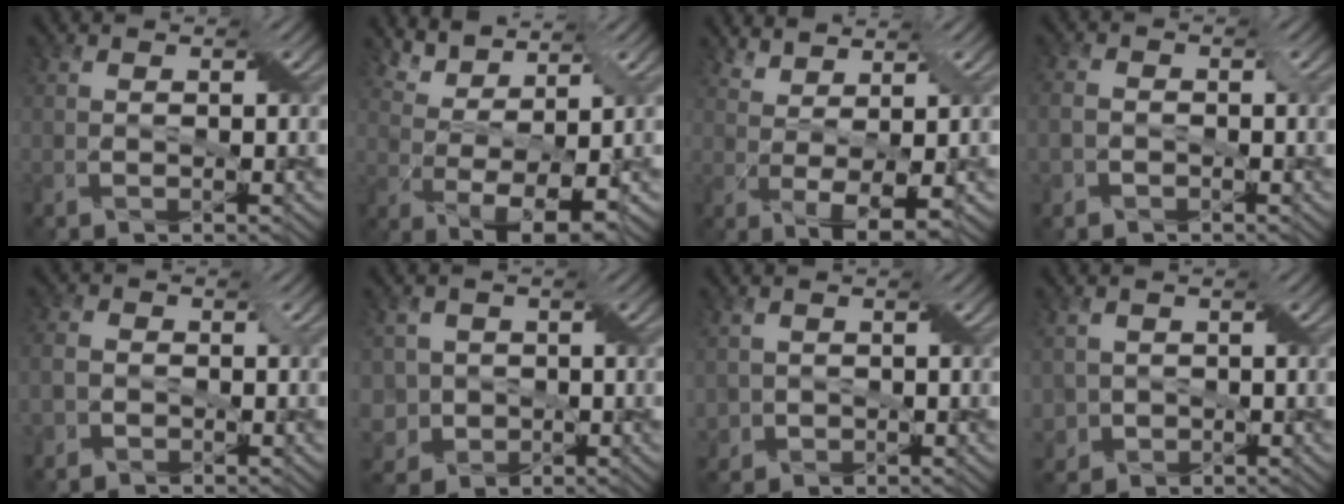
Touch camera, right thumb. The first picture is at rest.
{"total": 6.2, "force": [3.5, 2.0, 4.8], "torque": [-0.102, 0.000, 0.074]}
{"total": 4.4, "force": [1.9, 1.0, 3.9], "torque": [-0.082, -0.001, 0.041]}
{"total": 3.0, "force": [-1.1, 2.3, 1.7], "torque": [-0.041, 0.001, -0.025]}
{"total": 3.5, "force": [-1.2, 2.7, 1.9], "torque": [-0.048, 0.000, -0.030]}
{"total": 5.3, "force": [-1.3, 5.0, 1.1], "torque": [-0.038, -0.006, -0.042]}
{"total": 2.2, "force": [-0.4, 2.2, 0.2], "torque": [-0.009, -0.001, -0.009]}
{"total": 3.2, "force": [-0.7, 3.0, 0.6], "torque": [-0.022, -0.001, -0.020]}